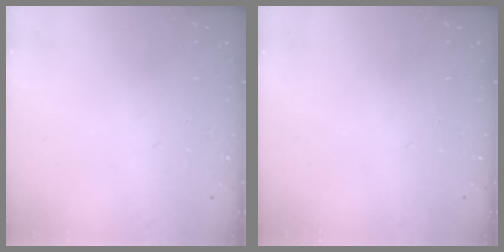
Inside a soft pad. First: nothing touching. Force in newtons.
{"total": 0.0}